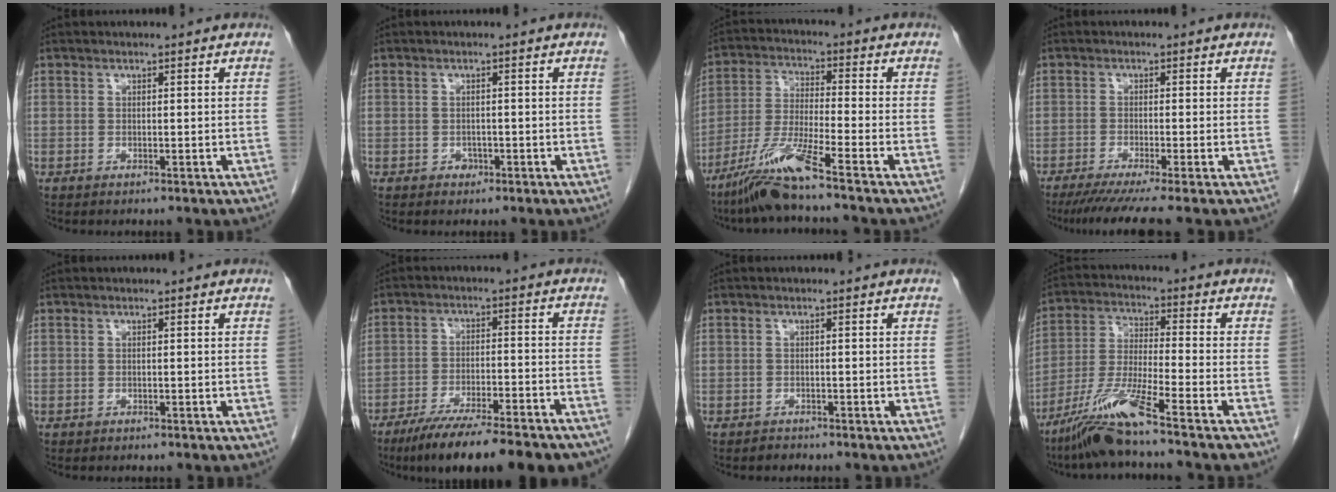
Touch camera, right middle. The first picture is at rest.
{"total": 1.2, "force": [-0.6, 0.9, 0.4], "torque": [-0.006, 0.004, -0.009]}
{"total": 9.5, "force": [-6.9, -1.0, 6.5], "torque": [-0.135, -0.032, -0.136]}
{"total": 7.0, "force": [-5.5, -1.1, 4.2], "torque": [-0.059, -0.025, -0.090]}
{"total": 0.0}
{"total": 19.3, "force": [-15.8, 2.4, 10.8], "torque": [-0.117, -0.012, -0.228]}
{"total": 0.9, "force": [-0.8, 0.4, -0.1], "torque": [-0.006, -0.001, -0.015]}
{"total": 11.5, "force": [-8.3, -0.7, 8.0], "torque": [-0.168, -0.031, -0.158]}